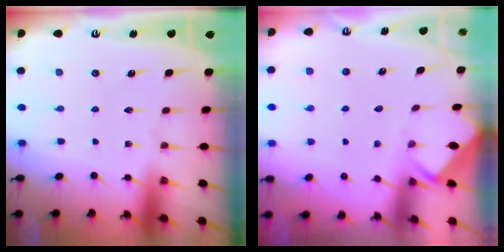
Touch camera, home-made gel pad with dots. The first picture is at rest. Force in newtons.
{"total": 3.4, "press": 3.3, "slide": 0.5}